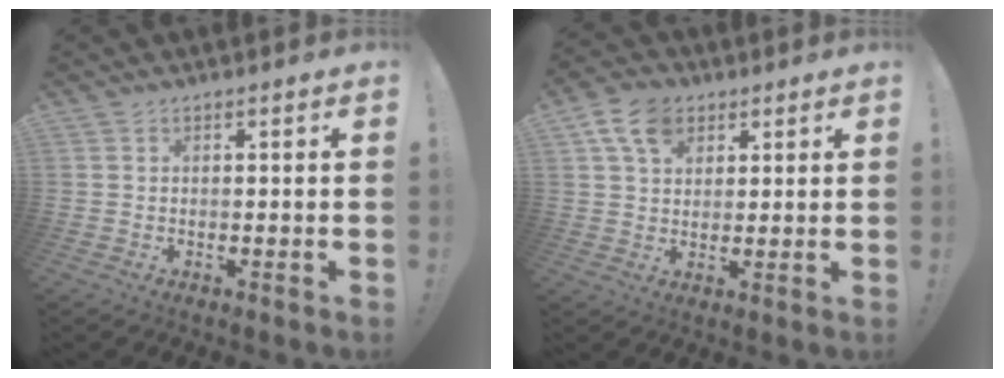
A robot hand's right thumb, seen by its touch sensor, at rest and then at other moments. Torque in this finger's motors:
{"motor_torque": [-0.06, 0.31, 0.24, -0.16, 0.06]}